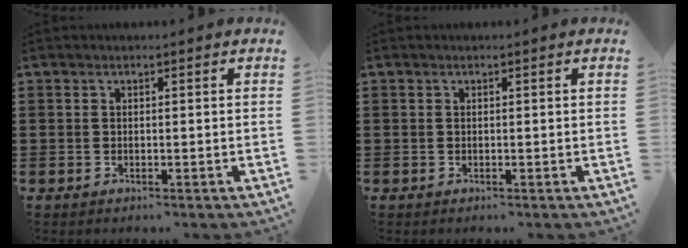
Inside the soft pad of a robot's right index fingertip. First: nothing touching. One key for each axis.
{"total": 0.0}